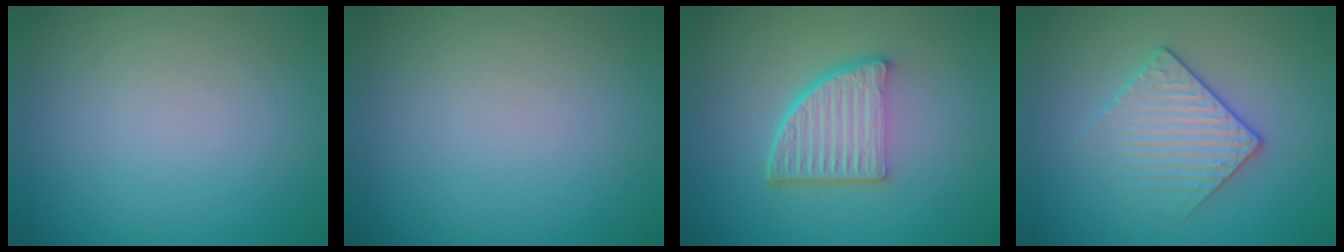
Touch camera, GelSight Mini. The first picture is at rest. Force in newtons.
{"total": 0.0}
{"total": 5.4, "press": 3.8, "slide": 3.8}
{"total": 3.0, "press": 2.8, "slide": 1.2}